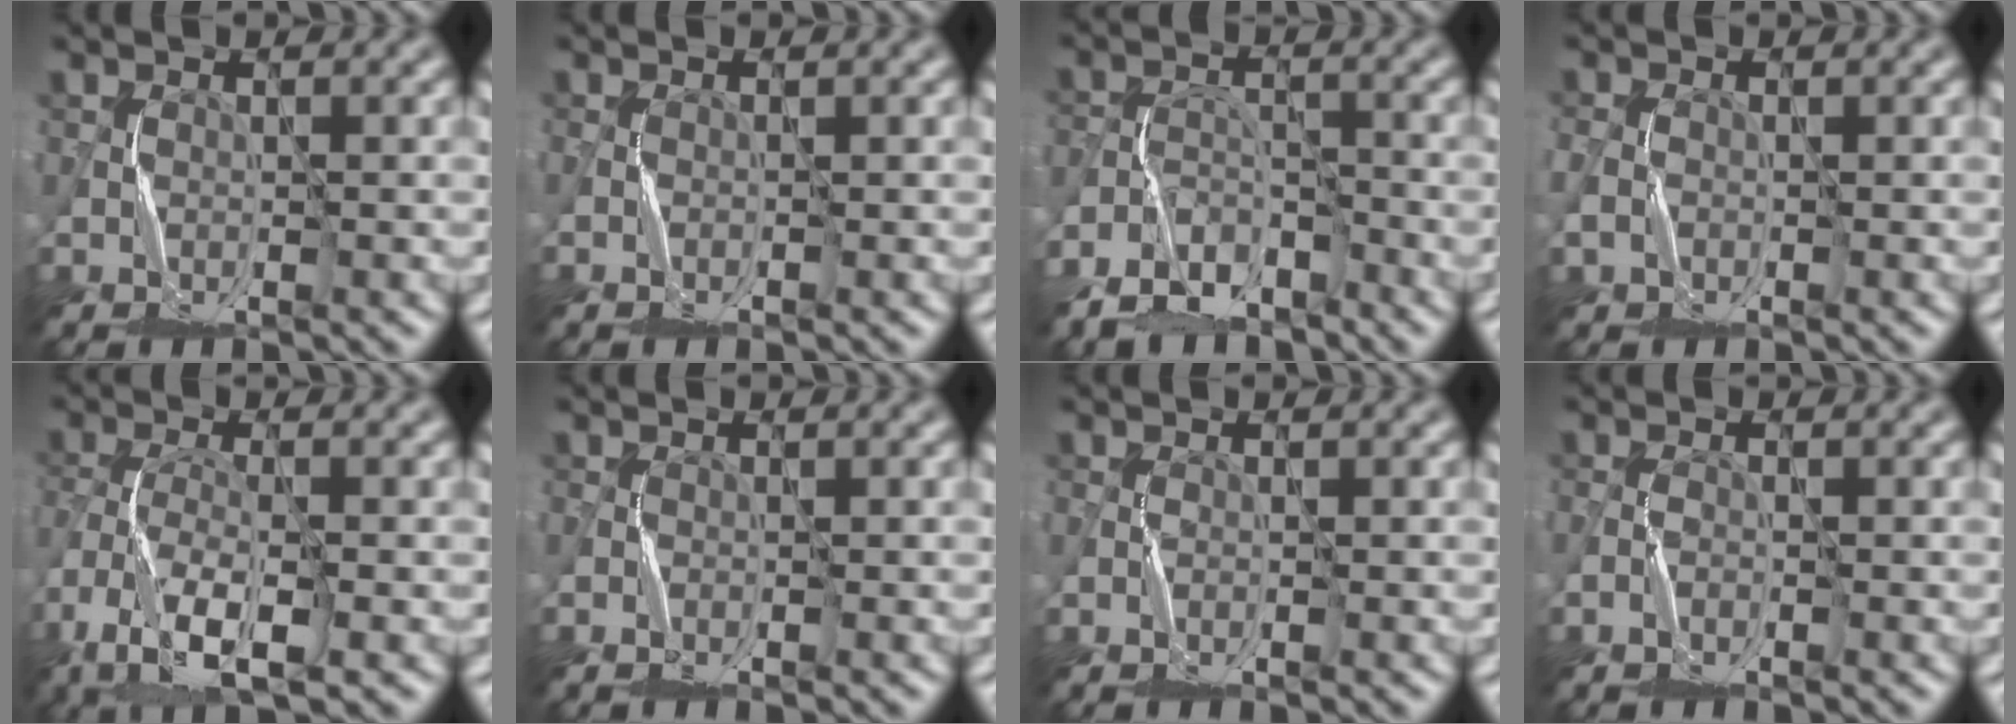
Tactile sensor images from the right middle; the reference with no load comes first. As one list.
[{"total": 0.8, "force": [-0.4, 0.2, 0.7], "torque": [-0.017, 0.002, -0.008]}, {"total": 6.0, "force": [-4.7, 2.7, 2.5], "torque": [-0.043, -0.004, -0.096]}, {"total": 1.9, "force": [-0.6, 1.4, 1.1], "torque": [-0.030, 0.000, -0.014]}, {"total": 7.8, "force": [-4.2, 2.9, 6.0], "torque": [-0.135, -0.010, -0.086]}, {"total": 1.1, "force": [-0.7, 0.3, 0.8], "torque": [-0.020, 0.002, -0.016]}, {"total": 0.8, "force": [-0.4, 0.3, 0.6], "torque": [-0.016, 0.003, -0.011]}, {"total": 1.2, "force": [-0.7, 0.3, 0.9], "torque": [-0.022, 0.003, -0.018]}]